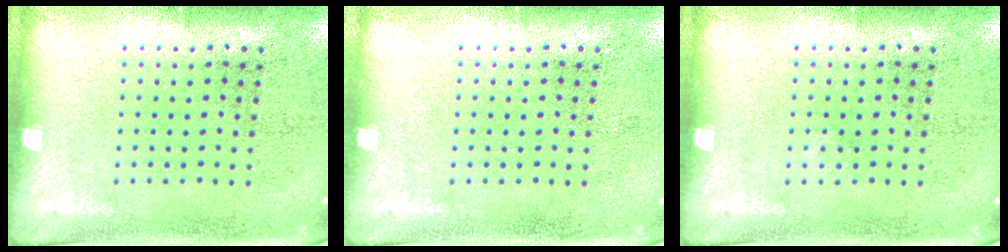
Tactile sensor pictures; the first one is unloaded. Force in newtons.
{"total": 0.0}
{"total": 0.0}